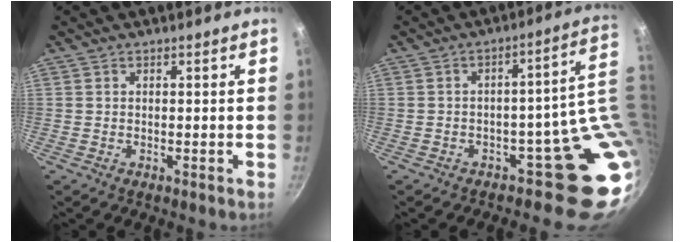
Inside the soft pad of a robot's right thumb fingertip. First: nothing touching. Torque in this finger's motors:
{"motor_torque": [3.31, 1.65, 2.00, -0.77, 0.30]}